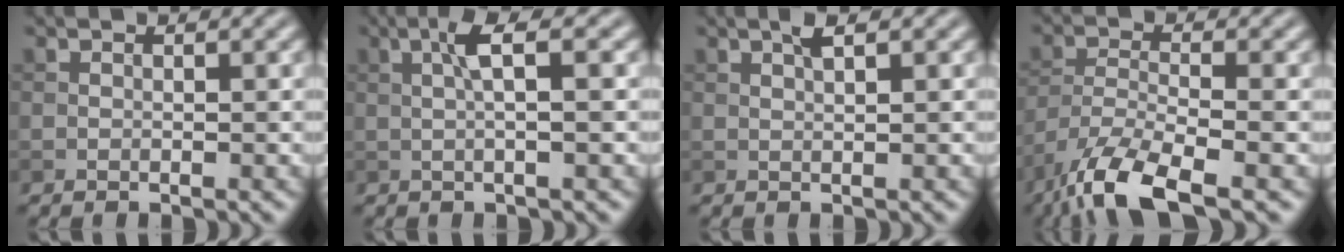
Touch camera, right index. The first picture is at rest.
{"total": 3.2, "force": [0.6, 0.4, 3.2], "torque": [-0.057, 0.009, 0.010]}
{"total": 1.4, "force": [0.8, 0.1, 1.2], "torque": [-0.023, 0.004, 0.013]}
{"total": 8.6, "force": [-6.1, 2.3, 5.7], "torque": [-0.112, -0.011, -0.123]}